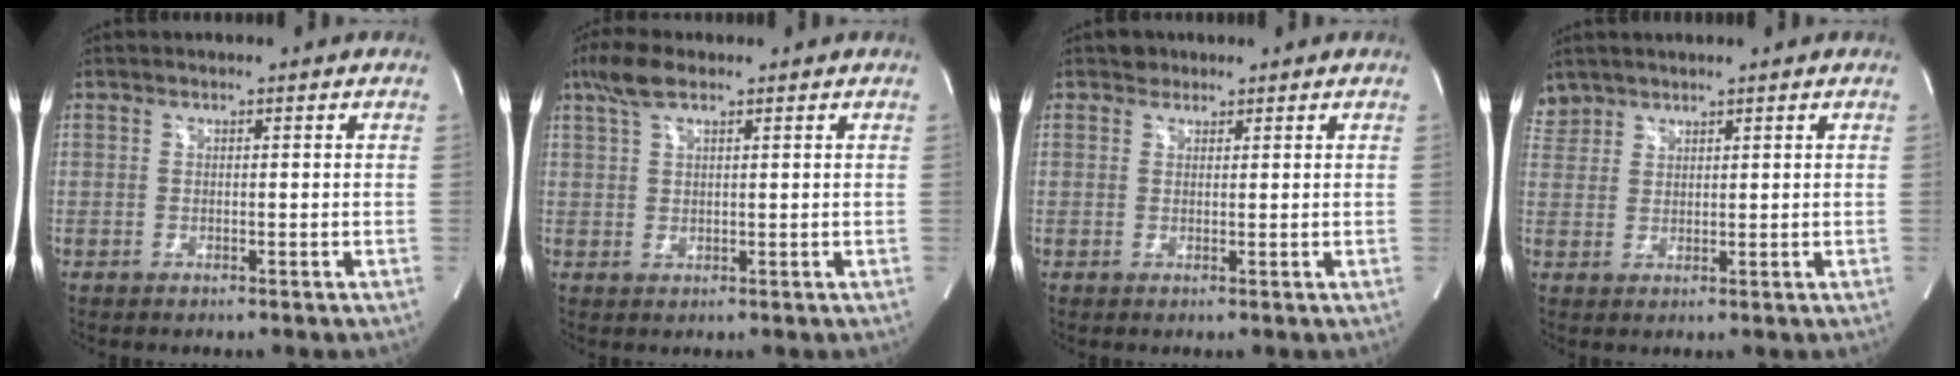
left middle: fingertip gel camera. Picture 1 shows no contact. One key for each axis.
{"total": 4.9, "fx": 3.3, "fy": 1.5, "fz": 3.3, "tx": -0.077, "ty": 0.015, "tz": 0.066}
{"total": 1.4, "fx": 1.0, "fy": 1.0, "fz": 0.0, "tx": 0.006, "ty": 0.004, "tz": 0.010}
{"total": 3.1, "fx": 2.7, "fy": 1.4, "fz": -0.3, "tx": 0.010, "ty": 0.012, "tz": 0.055}